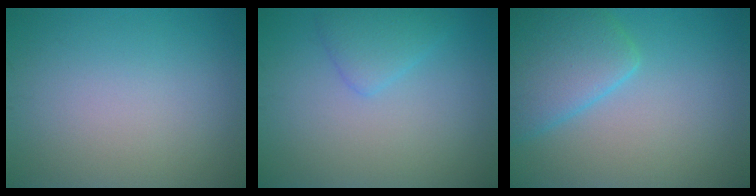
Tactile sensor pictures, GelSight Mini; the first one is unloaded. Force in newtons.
{"total": 2.2, "press": 2.2, "slide": 0.1}
{"total": 5.6, "press": 5.6, "slide": 0.2}